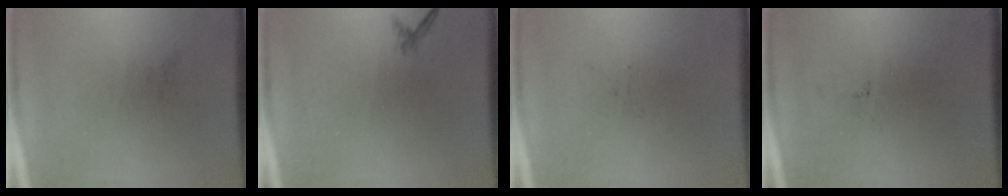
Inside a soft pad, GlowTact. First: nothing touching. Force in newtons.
{"total": 0.6}
{"total": 0.0}
{"total": 0.0}